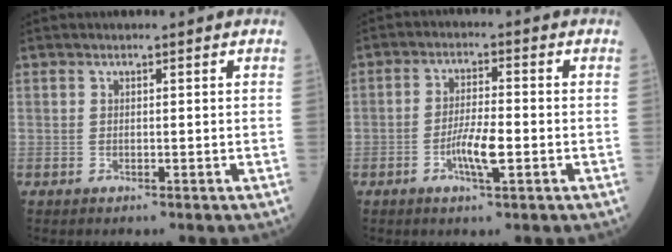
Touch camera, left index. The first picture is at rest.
{"total": 4.9, "force": [-1.9, 0.6, 4.5], "torque": [-0.087, -0.006, -0.036]}